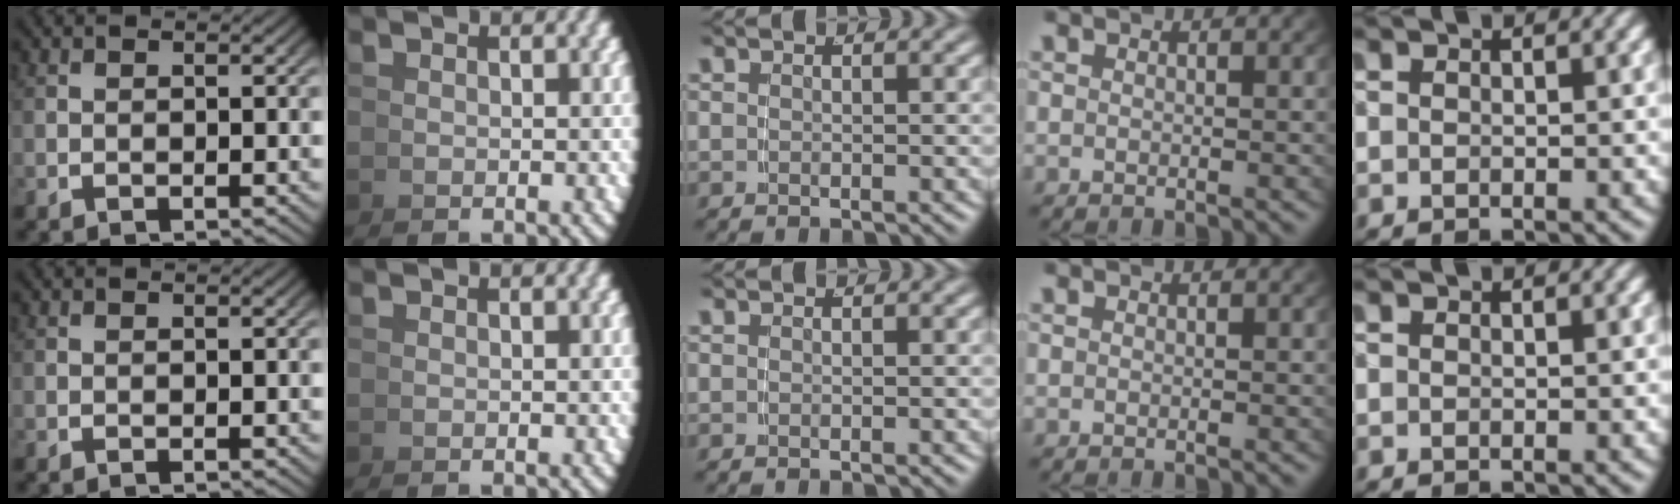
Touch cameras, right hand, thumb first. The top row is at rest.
{}